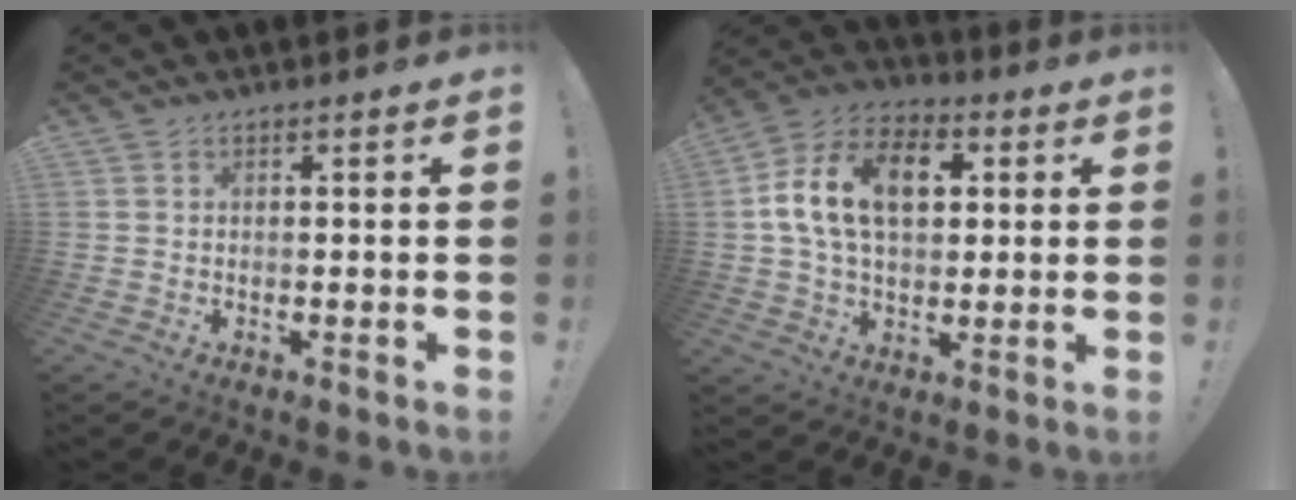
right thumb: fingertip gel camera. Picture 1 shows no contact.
{"total": 17.7, "force": [4.0, 11.5, 12.9], "torque": [-0.216, 0.006, 0.070]}